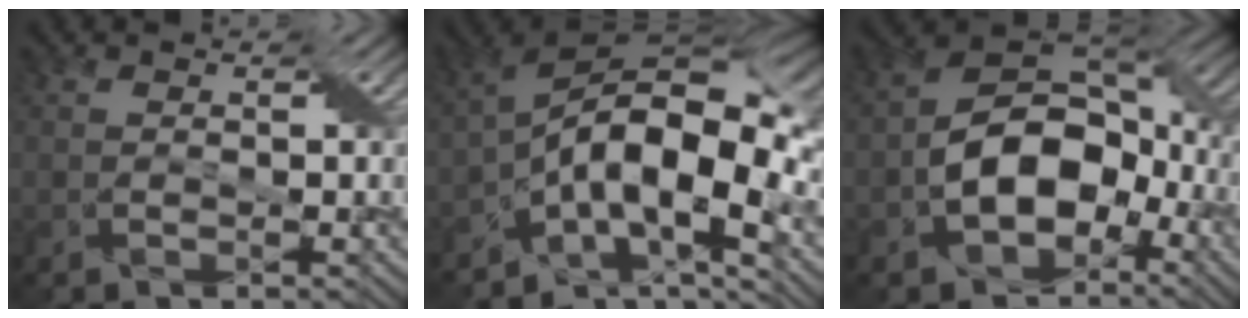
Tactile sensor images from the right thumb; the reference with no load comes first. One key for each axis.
{"total": 14.9, "fx": -5.3, "fy": 6.9, "fz": 12.0, "tx": -0.196, "ty": 0.010, "tz": -0.106}
{"total": 12.2, "fx": -3.7, "fy": 8.1, "fz": 8.4, "tx": -0.152, "ty": -0.004, "tz": -0.085}